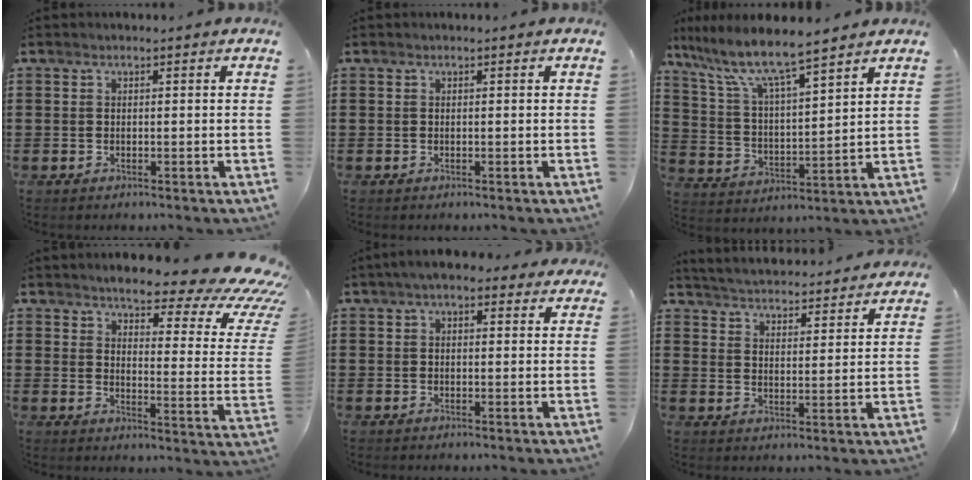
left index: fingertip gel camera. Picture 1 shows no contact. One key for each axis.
{"total": 0.0}
{"total": 8.2, "fx": 6.8, "fy": 0.9, "fz": 4.4, "tx": -0.114, "ty": -0.038, "tz": 0.114}
{"total": 8.1, "fx": 6.5, "fy": 1.1, "fz": 4.8, "tx": -0.089, "ty": -0.053, "tz": 0.104}
{"total": 4.3, "fx": 3.2, "fy": 1.6, "fz": 2.5, "tx": -0.058, "ty": 0.005, "tz": 0.058}
{"total": 4.2, "fx": 4.1, "fy": -0.5, "fz": -0.2, "tx": -0.021, "ty": -0.036, "tz": 0.067}